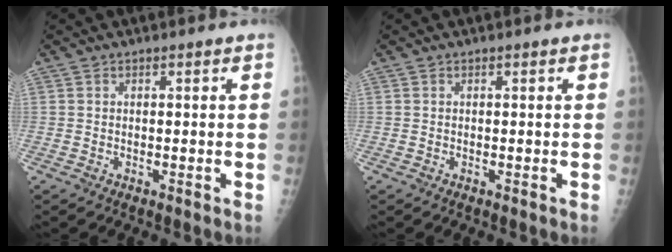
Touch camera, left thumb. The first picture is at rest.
{"total": 0.0}